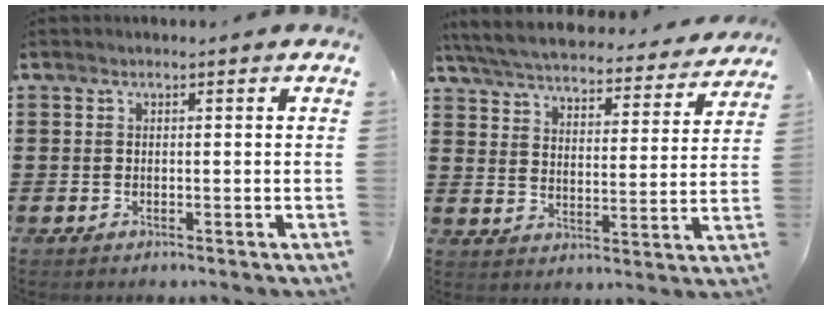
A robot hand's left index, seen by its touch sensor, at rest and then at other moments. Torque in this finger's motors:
{"motor_torque": [2.14, 0.00, 0.54, -0.01]}